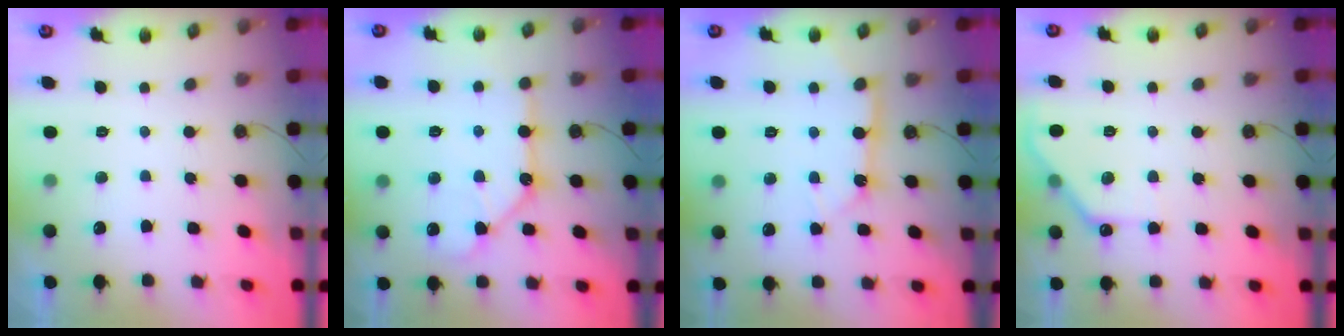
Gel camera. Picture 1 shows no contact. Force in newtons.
{"total": 11.5, "press": 11.4, "slide": 1.1}
{"total": 9.7, "press": 9.6, "slide": 1.3}
{"total": 9.4, "press": 9.4, "slide": 0.4}